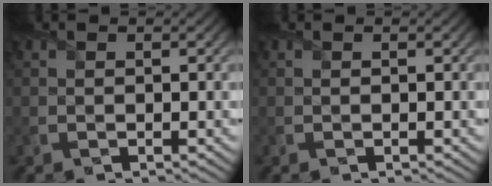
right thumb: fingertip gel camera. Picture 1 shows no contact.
{"total": 0.0}